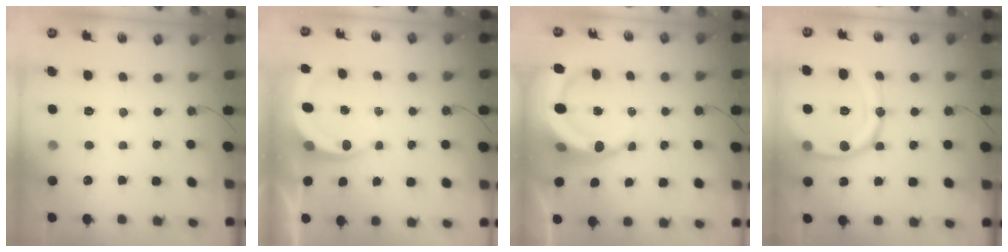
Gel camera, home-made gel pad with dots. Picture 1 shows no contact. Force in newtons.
{"total": 4.9, "press": 4.9, "slide": 0.4}
{"total": 12.2, "press": 12.0, "slide": 2.3}
{"total": 18.7, "press": 18.6, "slide": 1.8}